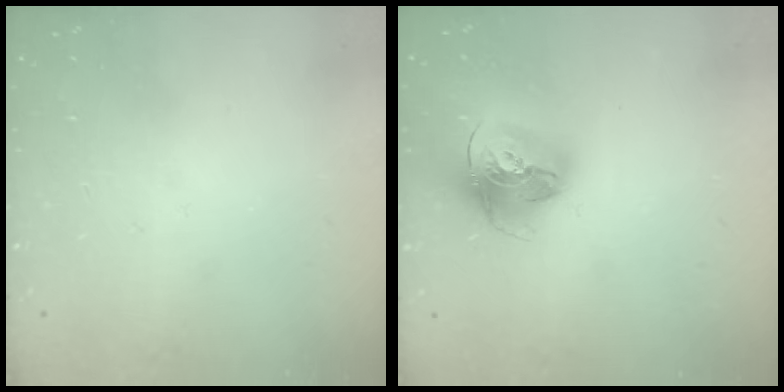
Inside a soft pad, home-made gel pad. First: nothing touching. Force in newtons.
{"total": 15.3, "press": 15.3, "slide": 1.5}